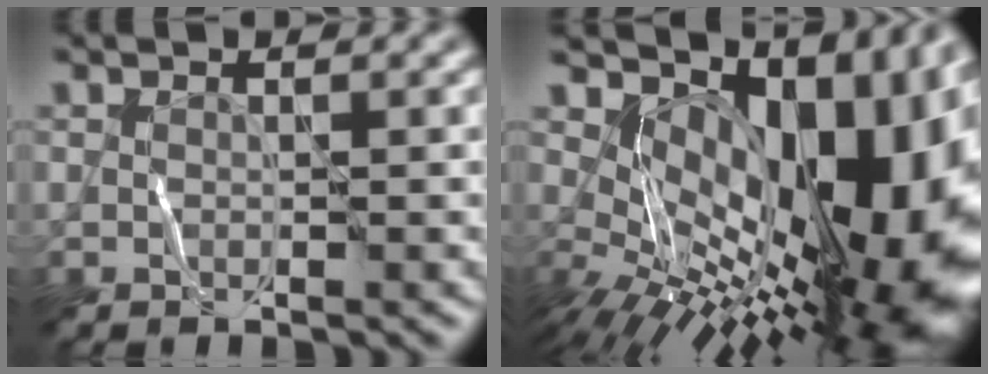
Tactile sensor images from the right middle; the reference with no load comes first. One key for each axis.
{"total": 16.4, "fx": 2.9, "fy": 9.2, "fz": 13.3, "tx": -0.178, "ty": 0.018, "tz": 0.071}